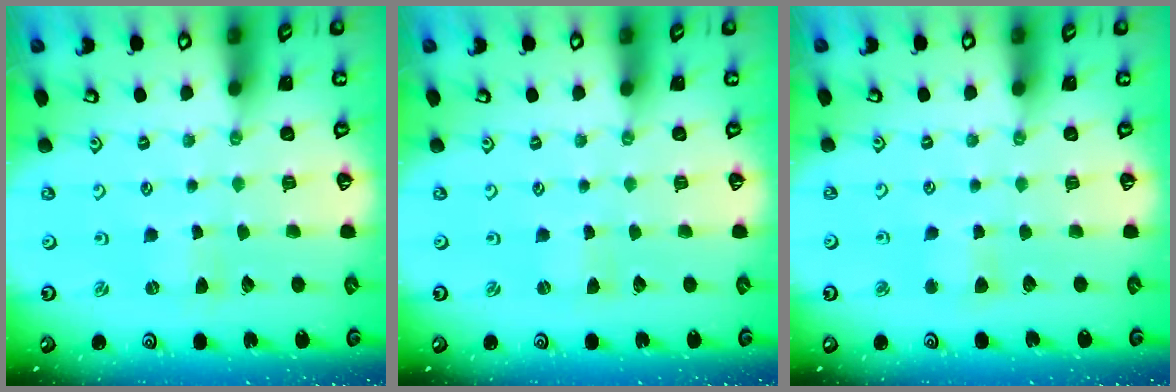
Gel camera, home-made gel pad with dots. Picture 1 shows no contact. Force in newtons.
{"total": 0.0}
{"total": 3.5, "press": 3.5, "slide": 0.1}